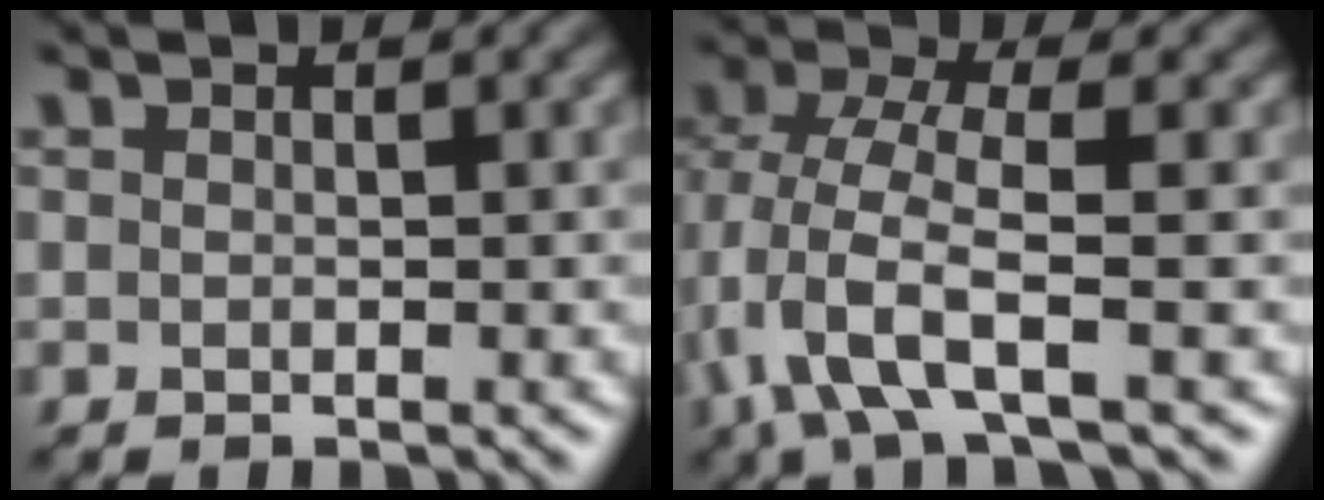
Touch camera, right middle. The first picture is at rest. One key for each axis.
{"total": 5.7, "fx": -2.0, "fy": 2.1, "fz": 4.8, "tx": -0.115, "ty": 0.001, "tz": -0.047}